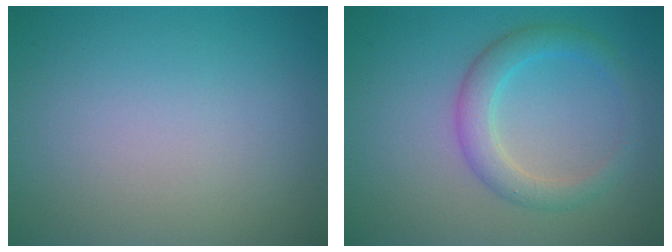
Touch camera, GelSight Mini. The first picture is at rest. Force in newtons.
{"total": 3.1, "press": 3.1, "slide": 0.1}